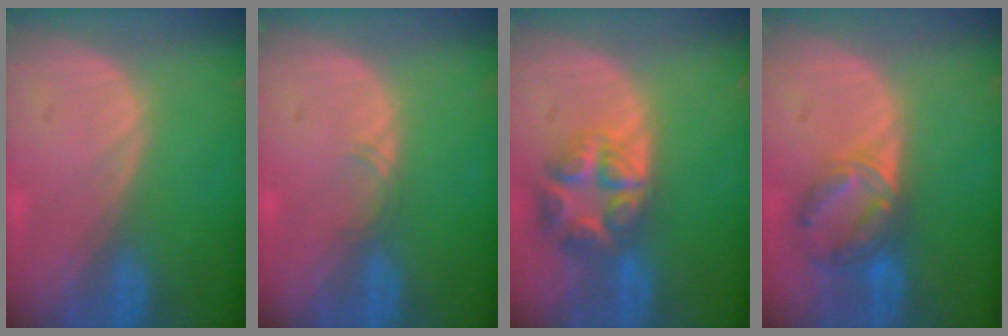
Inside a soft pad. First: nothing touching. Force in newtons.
{"total": 1.1, "press": 1.1, "slide": 0.1}
{"total": 8.0, "press": 7.0, "slide": 3.9}
{"total": 6.9, "press": 6.3, "slide": 2.8}